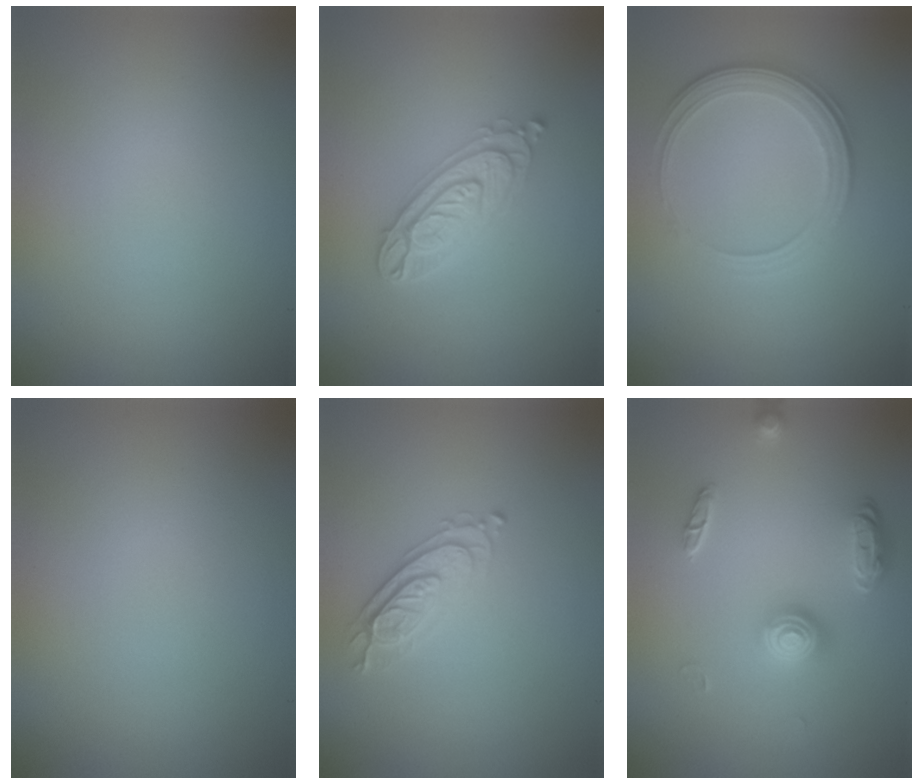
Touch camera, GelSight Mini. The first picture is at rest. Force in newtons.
{"total": 3.0, "press": 2.9, "slide": 0.6}
{"total": 3.7, "press": 2.7, "slide": 2.5}
{"total": 0.0}
{"total": 2.4, "press": 2.3, "slide": 0.5}
{"total": 2.6, "press": 2.2, "slide": 1.5}